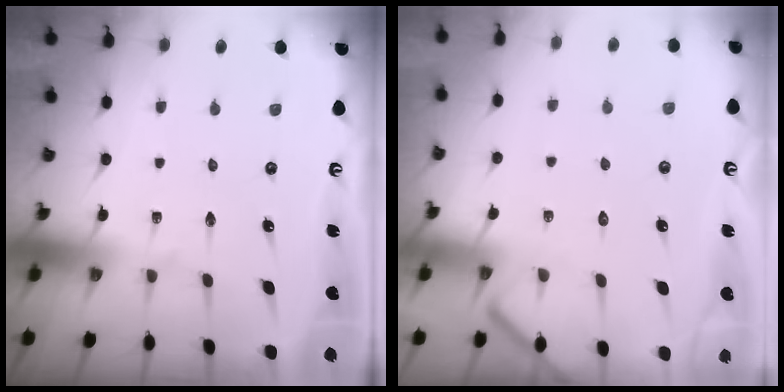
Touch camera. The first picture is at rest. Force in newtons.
{"total": 4.1, "press": 4.1, "slide": 0.5}